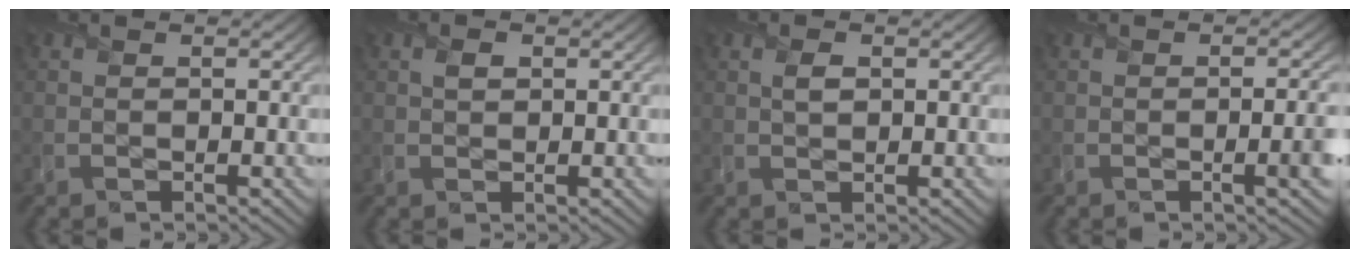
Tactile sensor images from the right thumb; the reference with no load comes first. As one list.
[{"total": 1.3, "force": [0.5, 1.0, 0.7], "torque": [-0.013, 0.000, 0.009]}, {"total": 1.5, "force": [0.5, 1.0, 1.1], "torque": [-0.023, -0.001, 0.010]}, {"total": 2.9, "force": [-0.4, 0.6, 2.8], "torque": [-0.040, 0.000, -0.007]}]